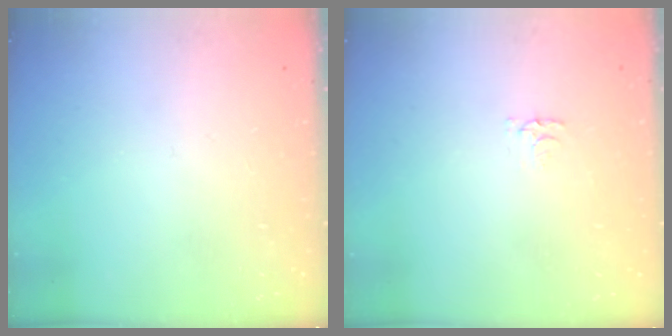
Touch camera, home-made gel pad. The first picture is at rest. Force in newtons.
{"total": 2.6, "press": 2.6, "slide": 0.4}